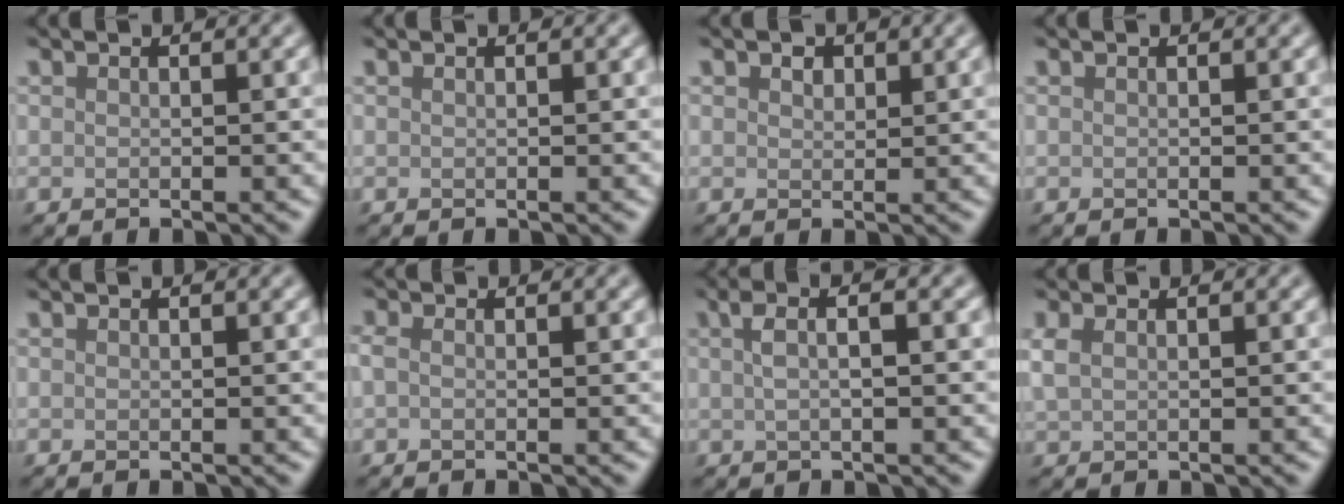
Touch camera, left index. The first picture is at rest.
{"total": 0.0}
{"total": 1.1, "force": [0.7, 0.7, 0.4], "torque": [-0.008, 0.000, 0.011]}
{"total": 0.0}
{"total": 0.0}
{"total": 1.1, "force": [0.1, 0.7, 0.8], "torque": [-0.020, -0.001, -0.002]}
{"total": 3.1, "force": [0.9, 1.0, 2.8], "torque": [-0.041, 0.004, 0.007]}
{"total": 1.5, "force": [0.5, 1.0, 1.1], "torque": [-0.028, 0.003, 0.014]}